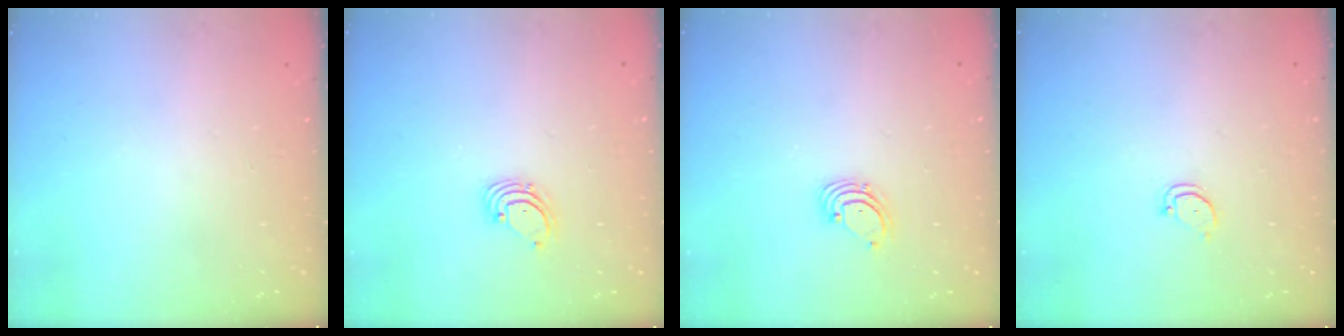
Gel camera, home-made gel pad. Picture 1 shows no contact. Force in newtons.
{"total": 1.6, "press": 1.6, "slide": 0.1}
{"total": 1.6, "press": 1.6, "slide": 0.1}
{"total": 2.5, "press": 2.5, "slide": 0.3}